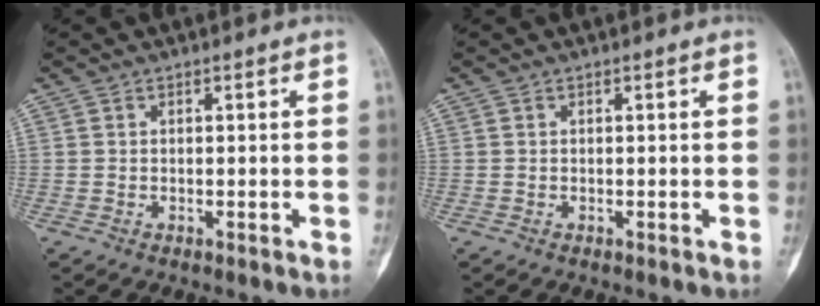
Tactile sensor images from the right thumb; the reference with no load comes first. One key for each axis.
{"total": 0.0}